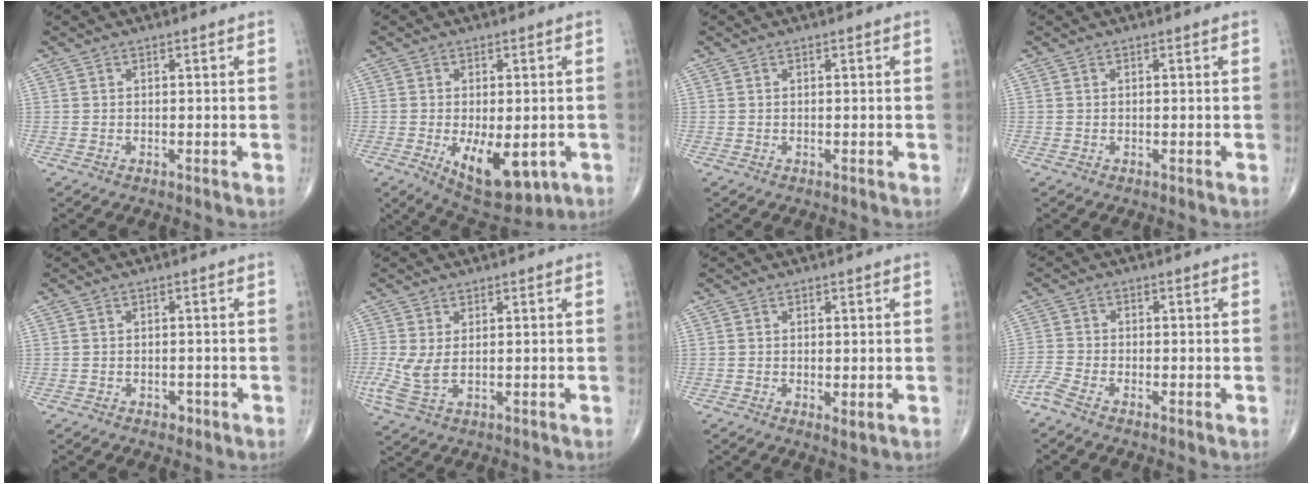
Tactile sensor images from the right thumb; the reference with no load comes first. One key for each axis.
{"total": 11.9, "fx": -3.5, "fy": 5.8, "fz": 9.8, "tx": -0.133, "ty": -0.012, "tz": -0.036}
{"total": 0.0}
{"total": 0.0}
{"total": 1.3, "fx": -0.8, "fy": 0.9, "fz": 0.6, "tx": -0.006, "ty": 0.002, "tz": -0.011}
{"total": 4.8, "fx": 0.2, "fy": 2.3, "fz": 4.2, "tx": -0.113, "ty": -0.002, "tz": 0.012}
{"total": 1.6, "fx": -0.1, "fy": 0.6, "fz": 1.5, "tx": -0.027, "ty": -0.008, "tz": -0.001}
{"total": 2.9, "fx": -2.4, "fy": 0.5, "fz": 1.6, "tx": -0.052, "ty": 0.007, "tz": -0.058}